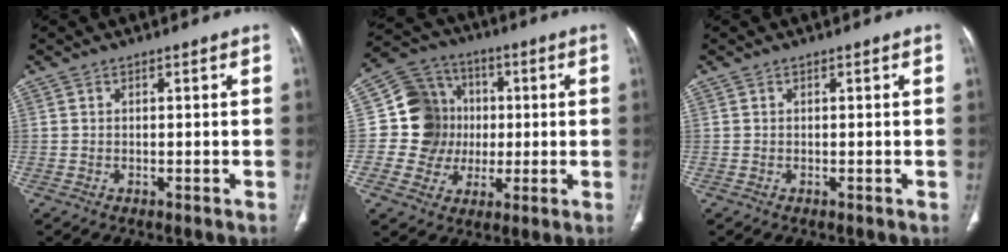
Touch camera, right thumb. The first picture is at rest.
{"total": 12.9, "force": [0.4, 12.2, 4.2], "torque": [-0.024, 0.021, 0.008]}
{"total": 0.0}